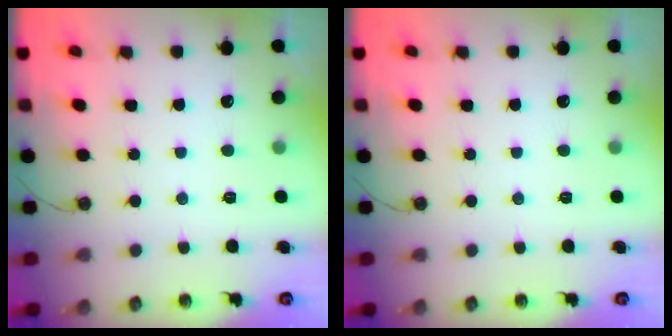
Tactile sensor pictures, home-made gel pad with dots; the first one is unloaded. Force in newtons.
{"total": 0.0}